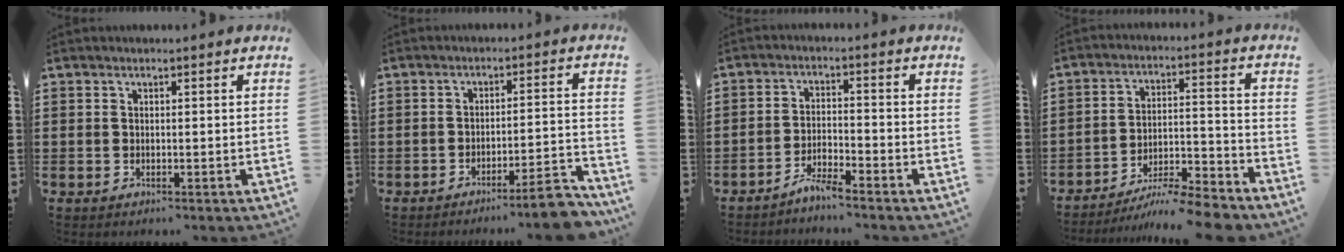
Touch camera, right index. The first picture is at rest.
{"total": 6.2, "force": [-5.1, 0.0, 3.6], "torque": [-0.055, -0.007, -0.094]}
{"total": 3.3, "force": [-3.1, 0.1, 1.2], "torque": [-0.030, 0.005, -0.064]}
{"total": 7.8, "force": [-7.4, 0.3, 2.7], "torque": [-0.040, 0.011, -0.142]}